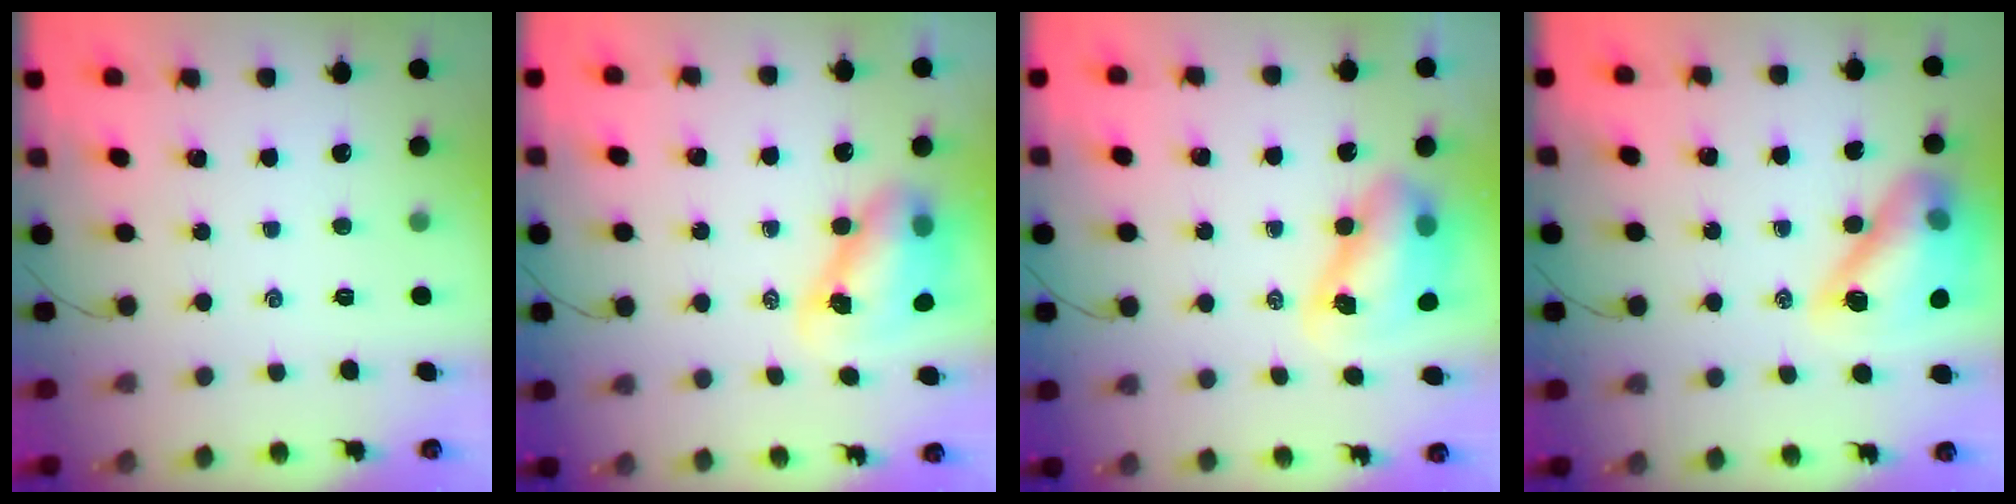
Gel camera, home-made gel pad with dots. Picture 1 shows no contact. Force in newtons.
{"total": 8.9, "press": 8.7, "slide": 1.8}
{"total": 9.0, "press": 8.8, "slide": 2.1}
{"total": 15.5, "press": 15.0, "slide": 3.7}